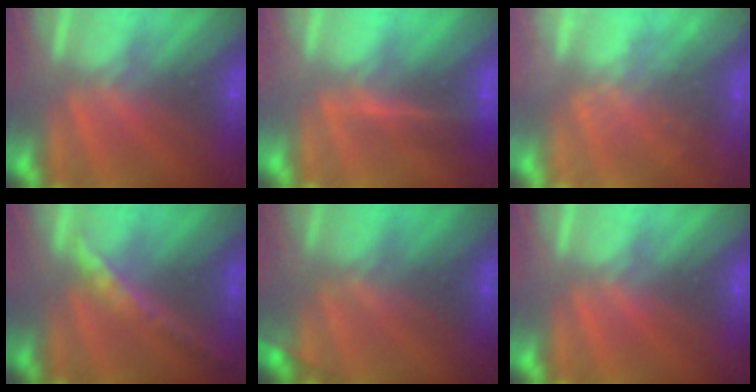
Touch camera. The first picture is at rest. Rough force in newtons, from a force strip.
{"total": 1.6}
{"total": 6.4}
{"total": 2.4}
{"total": 1.9}
{"total": 0.0}